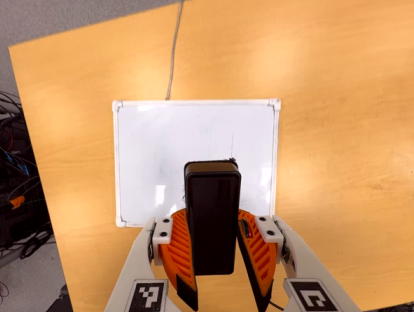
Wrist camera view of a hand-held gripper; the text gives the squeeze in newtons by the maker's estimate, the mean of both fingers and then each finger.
{"total": 9.9, "left": 9.7, "right": 10.1}